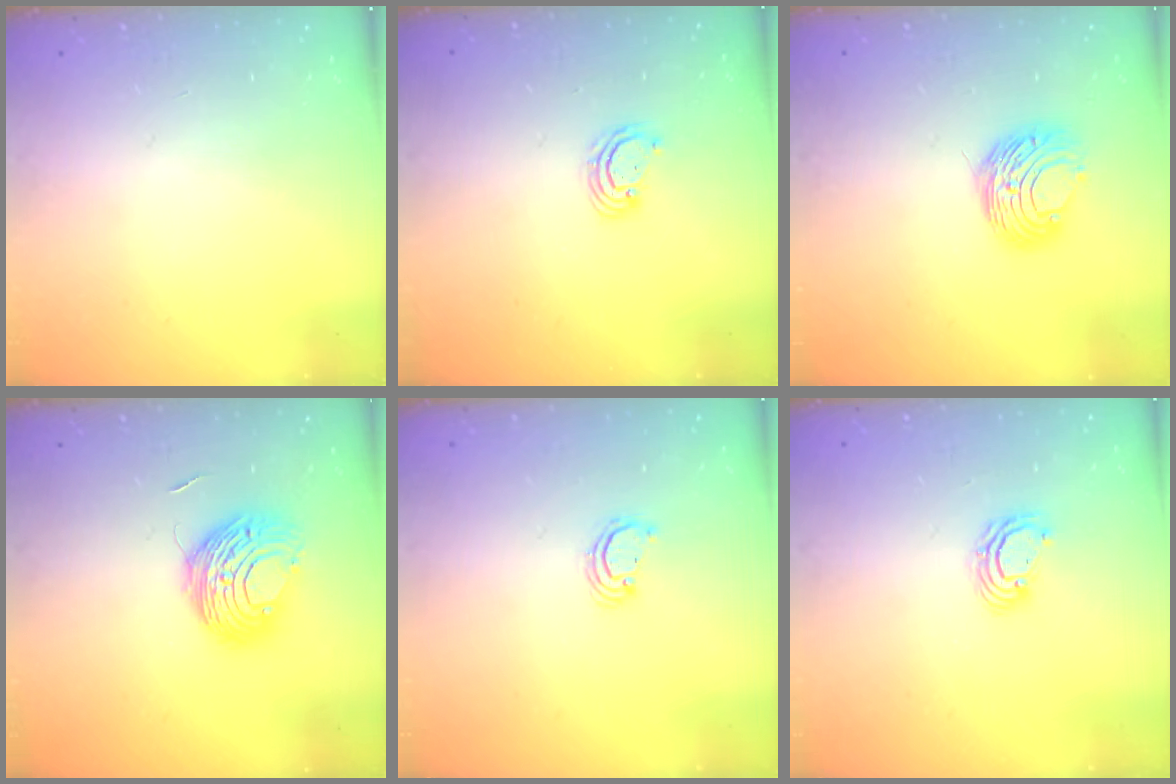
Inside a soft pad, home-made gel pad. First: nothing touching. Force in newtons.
{"total": 3.0, "press": 2.9, "slide": 0.3}
{"total": 9.7, "press": 9.7, "slide": 1.0}
{"total": 10.4, "press": 10.4, "slide": 0.2}
{"total": 2.2, "press": 2.2, "slide": 0.2}
{"total": 5.1, "press": 5.1, "slide": 0.2}